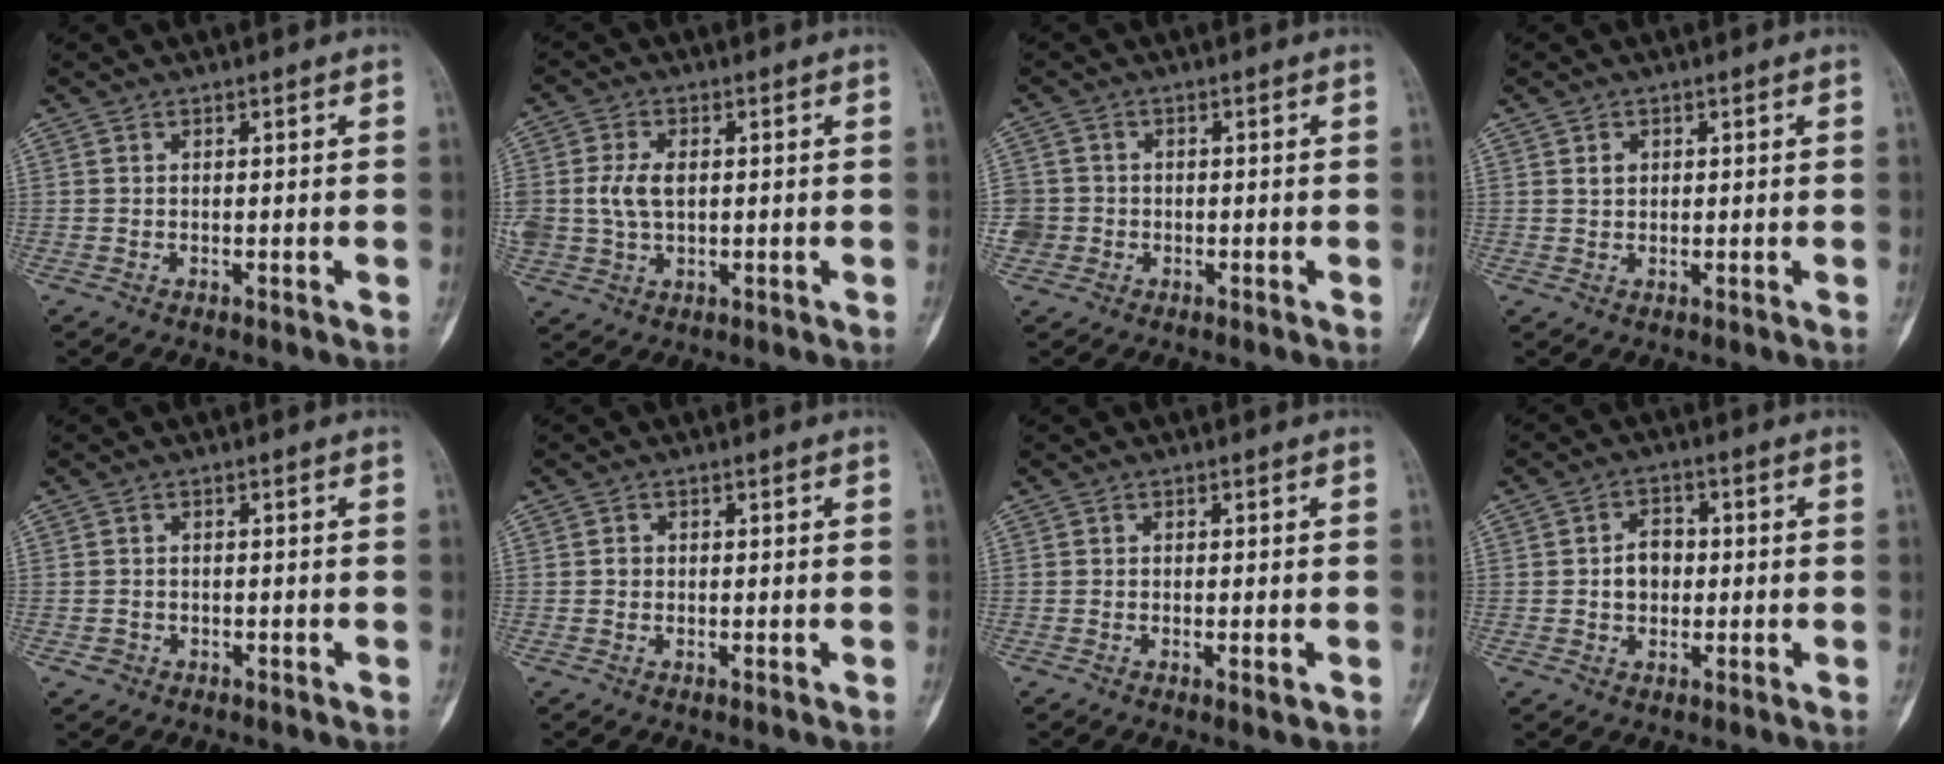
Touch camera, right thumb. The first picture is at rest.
{"total": 6.7, "force": [0.6, 4.4, 5.0], "torque": [-0.102, 0.004, 0.017]}
{"total": 3.3, "force": [-0.8, 3.2, 0.2], "torque": [0.015, 0.013, -0.017]}
{"total": 1.7, "force": [0.6, 1.4, 0.8], "torque": [-0.008, -0.002, 0.011]}
{"total": 1.2, "force": [-0.6, 1.1, 0.2], "torque": [0.002, 0.007, -0.009]}
{"total": 1.0, "force": [0.0, 0.9, 0.3], "torque": [-0.001, 0.003, -0.001]}
{"total": 2.0, "force": [-0.6, 0.6, 1.8], "torque": [-0.024, -0.004, -0.007]}
{"total": 5.1, "force": [-0.2, 3.9, 3.2], "torque": [-0.036, 0.014, -0.005]}